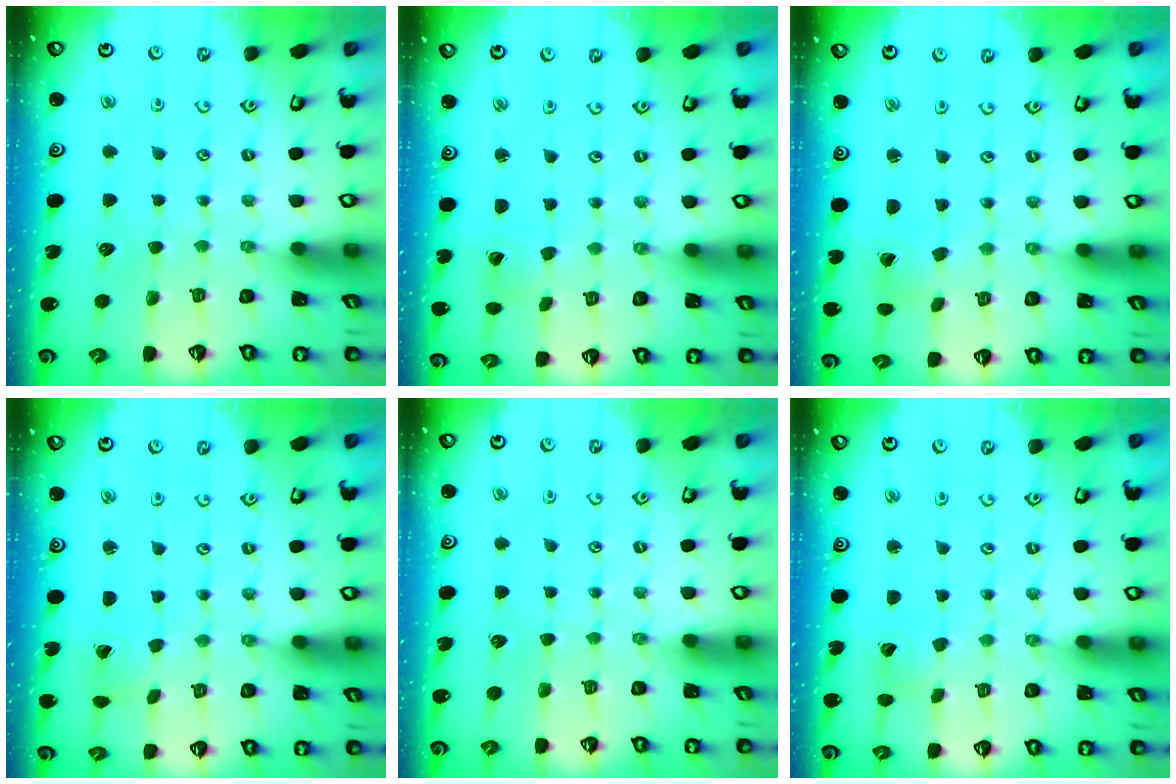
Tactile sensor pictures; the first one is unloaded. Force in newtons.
{"total": 0.8, "press": 0.8, "slide": 0.0}
{"total": 2.0, "press": 2.0, "slide": 0.2}
{"total": 1.1, "press": 1.1, "slide": 0.1}
{"total": 0.0}
{"total": 2.9, "press": 2.9, "slide": 0.2}